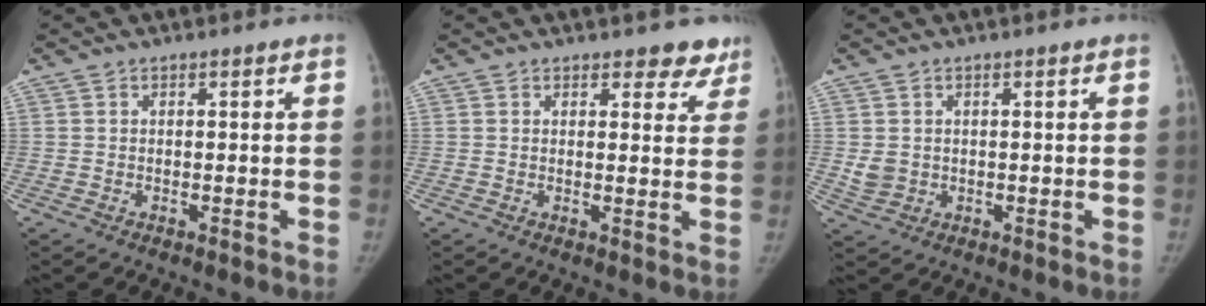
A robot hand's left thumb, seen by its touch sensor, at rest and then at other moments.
{"total": 5.0, "force": [4.2, 2.5, 1.1], "torque": [0.025, -0.024, 0.037]}
{"total": 3.0, "force": [0.2, 2.6, 1.4], "torque": [-0.020, -0.004, 0.013]}